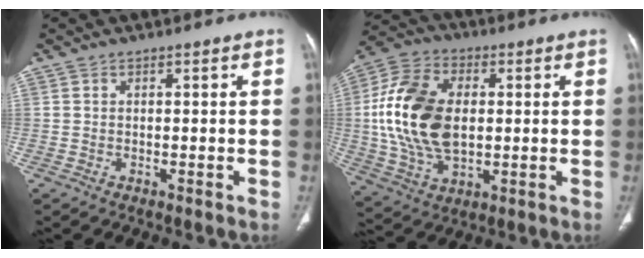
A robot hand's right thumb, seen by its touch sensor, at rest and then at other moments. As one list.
[{"total": 18.5, "force": [1.2, 11.6, 14.3], "torque": [-0.273, 0.007, 0.026]}]